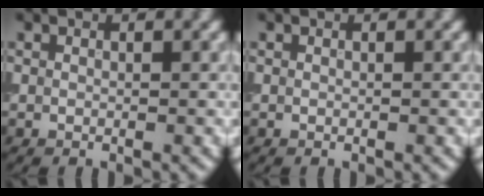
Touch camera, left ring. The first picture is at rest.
{"total": 0.0}